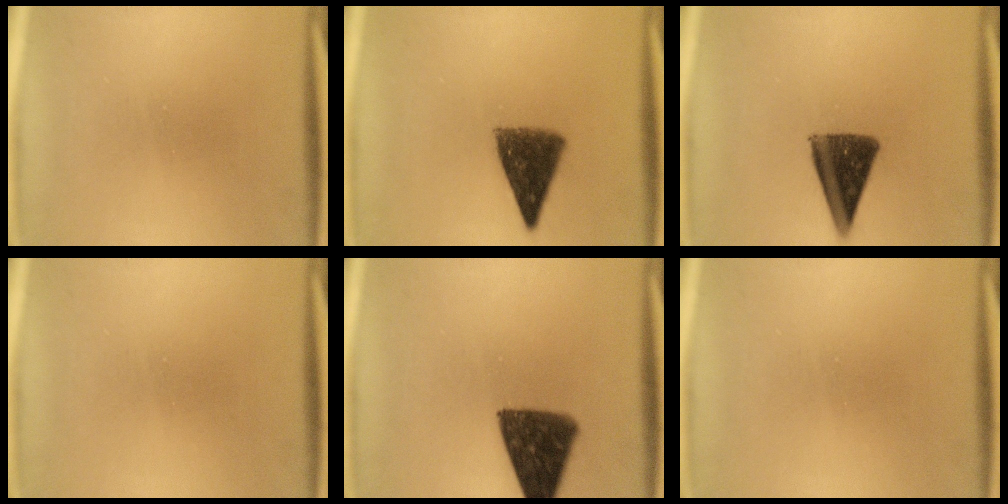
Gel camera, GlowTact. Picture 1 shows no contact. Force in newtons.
{"total": 8.9}
{"total": 10.9}
{"total": 0.0}
{"total": 12.4}
{"total": 0.0}